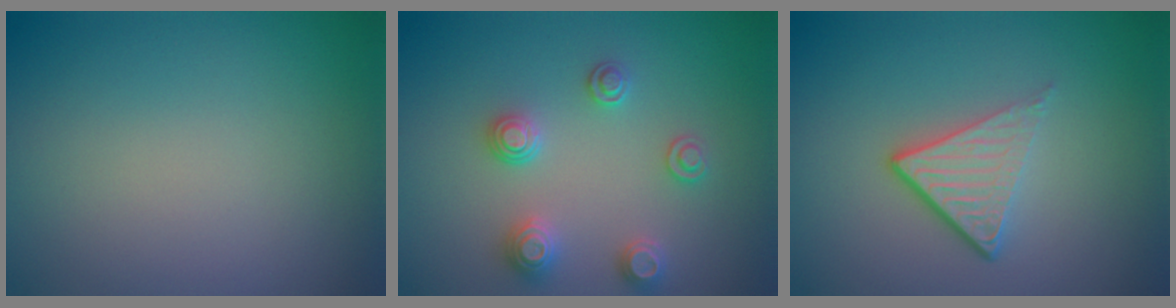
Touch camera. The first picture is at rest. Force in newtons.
{"total": 2.6, "press": 2.6, "slide": 0.2}
{"total": 3.9, "press": 2.5, "slide": 3.0}